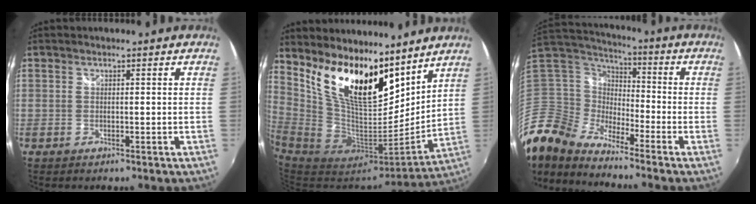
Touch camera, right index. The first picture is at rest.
{"total": 16.0, "force": [10.9, 6.2, 9.9], "torque": [-0.180, 0.001, 0.204]}
{"total": 12.0, "force": [-10.0, 5.1, 4.0], "torque": [-0.093, 0.015, -0.227]}